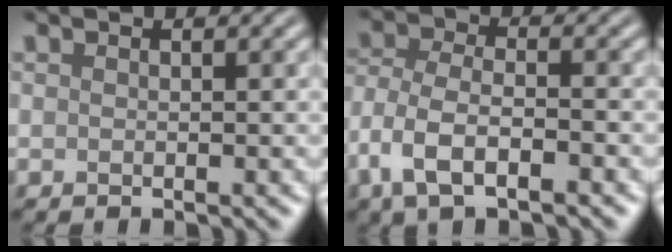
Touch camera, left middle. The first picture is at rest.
{"total": 5.3, "force": [-3.0, 2.3, 3.8], "torque": [-0.080, -0.002, -0.064]}